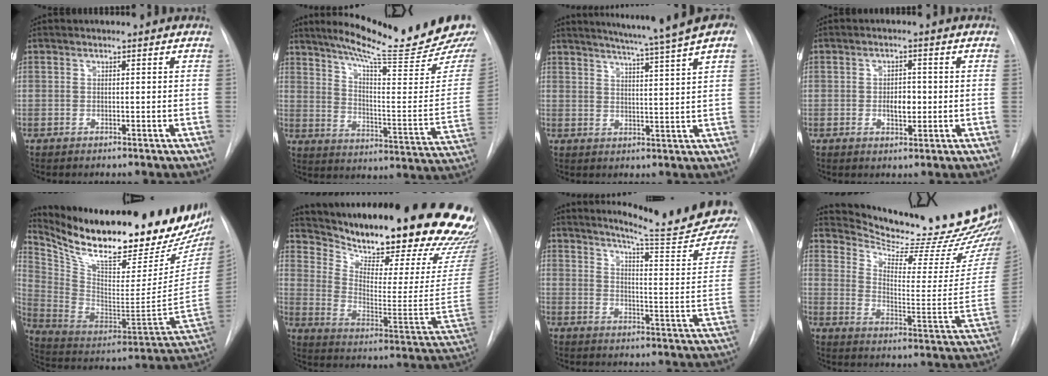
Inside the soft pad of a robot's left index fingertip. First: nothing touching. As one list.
[{"total": 22.3, "force": [18.9, -0.2, 11.8], "torque": [-0.180, -0.095, 0.256]}, {"total": 14.1, "force": [10.9, -0.8, 9.0], "torque": [-0.136, -0.002, 0.132]}, {"total": 3.3, "force": [-0.3, 1.8, 2.7], "torque": [-0.040, 0.002, -0.001]}, {"total": 30.7, "force": [24.5, 6.9, 17.1], "torque": [-0.299, -0.054, 0.362]}, {"total": 32.1, "force": [27.0, 5.3, 16.5], "torque": [-0.280, -0.095, 0.357]}, {"total": 23.3, "force": [20.8, 0.9, 10.4], "torque": [-0.144, -0.102, 0.248]}, {"total": 26.1, "force": [24.1, 2.7, 9.8], "torque": [-0.148, -0.120, 0.310]}]